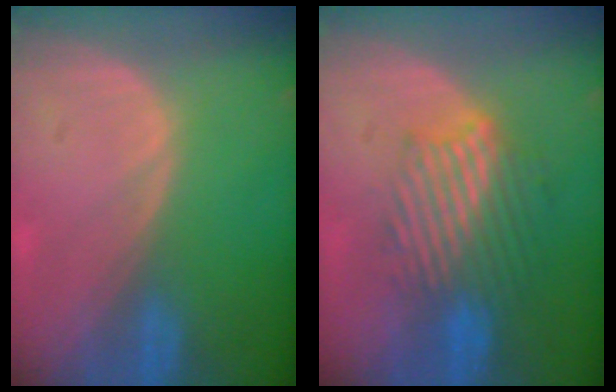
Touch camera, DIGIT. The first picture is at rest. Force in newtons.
{"total": 9.3, "press": 8.4, "slide": 3.9}